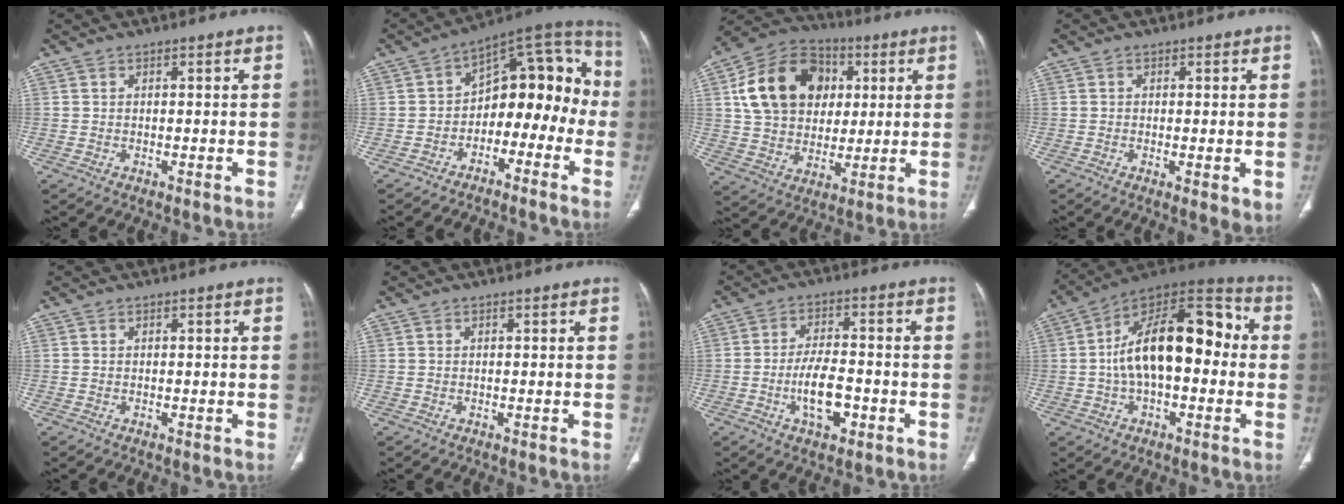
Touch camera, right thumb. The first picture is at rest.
{"total": 16.0, "force": [-4.0, 10.1, 11.7], "torque": [-0.108, 0.088, -0.064]}
{"total": 18.7, "force": [4.7, 14.5, 10.9], "torque": [-0.173, 0.009, 0.081]}
{"total": 3.6, "force": [-0.5, 1.0, 3.5], "torque": [-0.058, -0.013, -0.009]}
{"total": 0.0}
{"total": 0.0}
{"total": 8.4, "force": [-2.8, 3.9, 6.9], "torque": [-0.116, 0.016, -0.047]}
{"total": 20.8, "force": [0.3, 10.9, 17.8], "torque": [-0.270, 0.051, -0.004]}